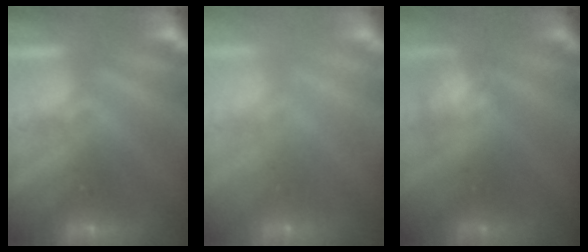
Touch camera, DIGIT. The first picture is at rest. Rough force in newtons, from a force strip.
{"total": 8.9}
{"total": 2.3}